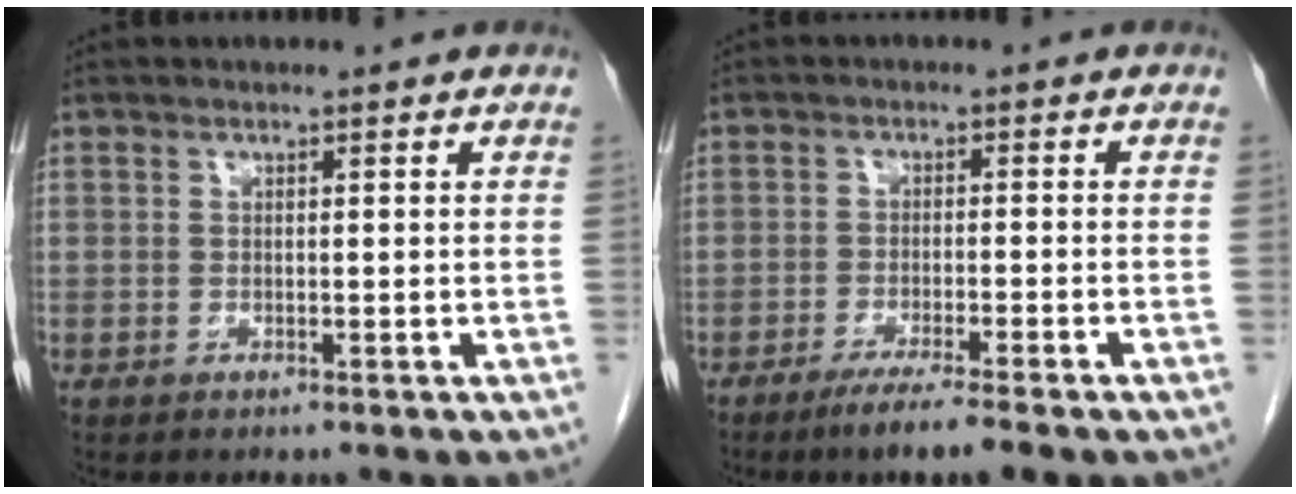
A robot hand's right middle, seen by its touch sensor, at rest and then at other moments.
{"total": 6.6, "force": [-4.7, -0.1, 4.6], "torque": [-0.067, -0.014, -0.072]}